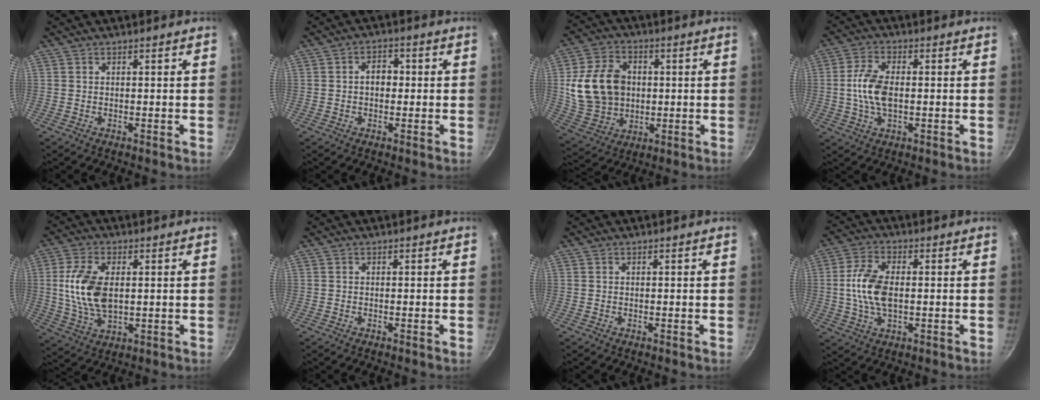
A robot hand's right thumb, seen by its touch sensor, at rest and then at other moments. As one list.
[{"total": 3.8, "force": [-0.1, 2.8, 2.6], "torque": [-0.015, 0.013, -0.004]}, {"total": 16.2, "force": [1.4, 12.5, 10.2], "torque": [-0.172, 0.007, 0.037]}, {"total": 8.1, "force": [-0.3, 4.5, 6.8], "torque": [-0.134, 0.012, -0.011]}, {"total": 11.9, "force": [1.2, 6.7, 9.8], "torque": [-0.187, -0.005, 0.024]}, {"total": 0.0}, {"total": 0.0}, {"total": 9.5, "force": [-0.1, 5.3, 7.9], "torque": [-0.154, 0.014, -0.008]}]